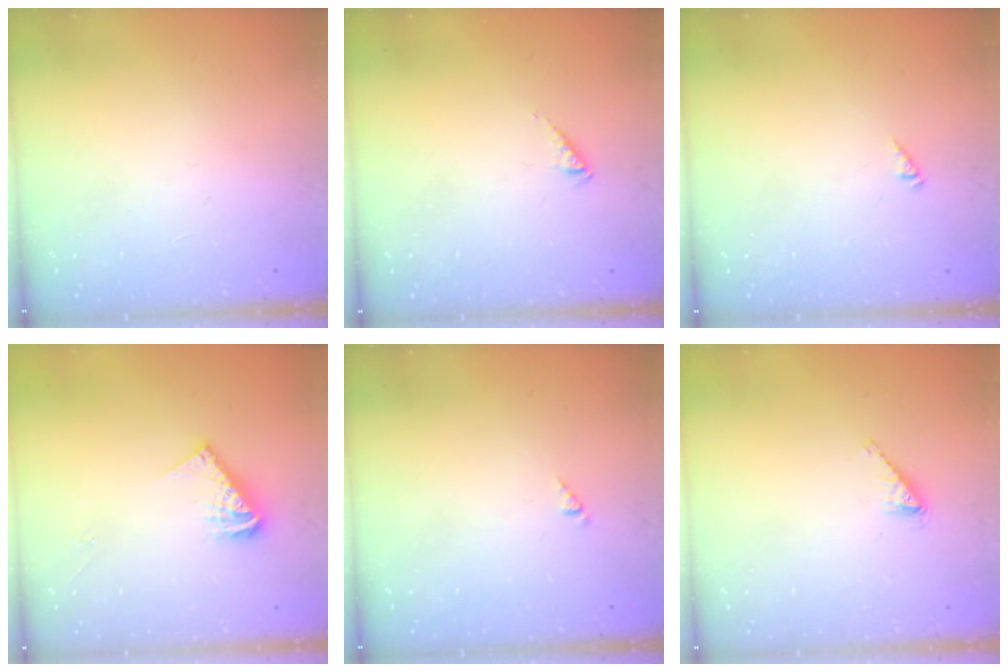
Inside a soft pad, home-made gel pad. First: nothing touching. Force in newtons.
{"total": 2.3, "press": 2.3, "slide": 0.4}
{"total": 0.0}
{"total": 8.9, "press": 8.9, "slide": 0.8}
{"total": 0.8, "press": 0.8, "slide": 0.2}
{"total": 1.8, "press": 1.8, "slide": 0.1}